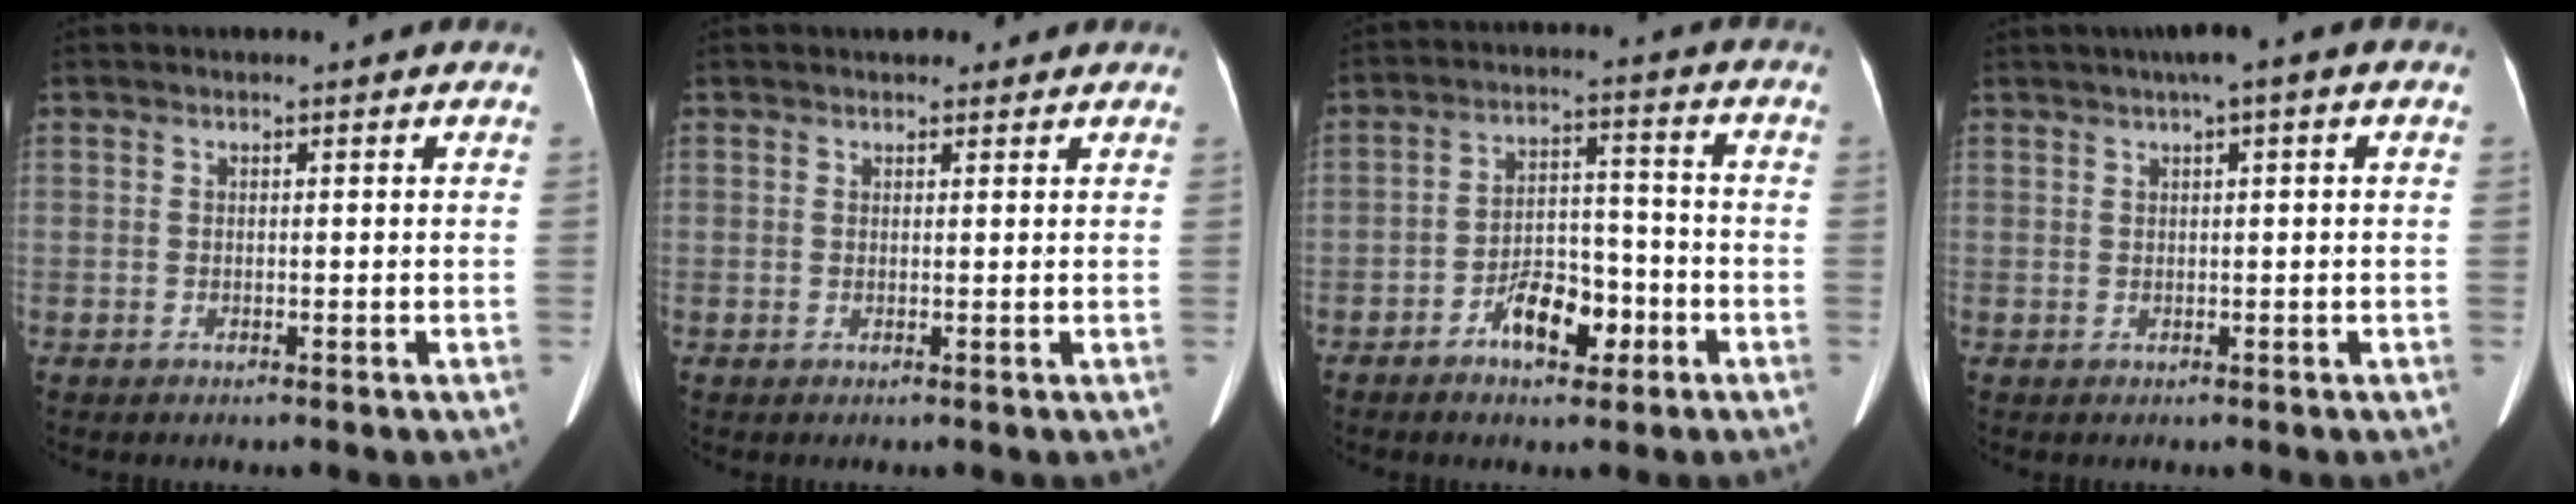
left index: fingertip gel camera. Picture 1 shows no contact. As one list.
[{"total": 2.6, "force": [2.1, 1.2, 0.9], "torque": [-0.006, 0.013, 0.026]}, {"total": 7.7, "force": [-4.0, 4.1, 5.2], "torque": [-0.090, 0.023, -0.063]}, {"total": 3.7, "force": [1.7, 0.2, 3.2], "torque": [-0.053, 0.021, 0.023]}]